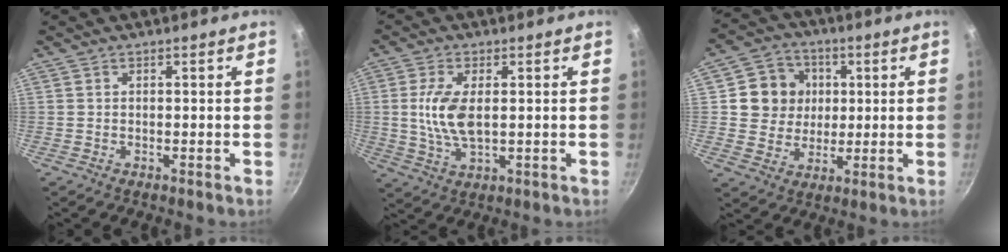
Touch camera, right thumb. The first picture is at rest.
{"total": 8.3, "force": [0.7, 3.9, 7.3], "torque": [-0.147, -0.003, 0.013]}
{"total": 10.4, "force": [2.1, 9.5, 3.6], "torque": [-0.027, 0.005, 0.033]}